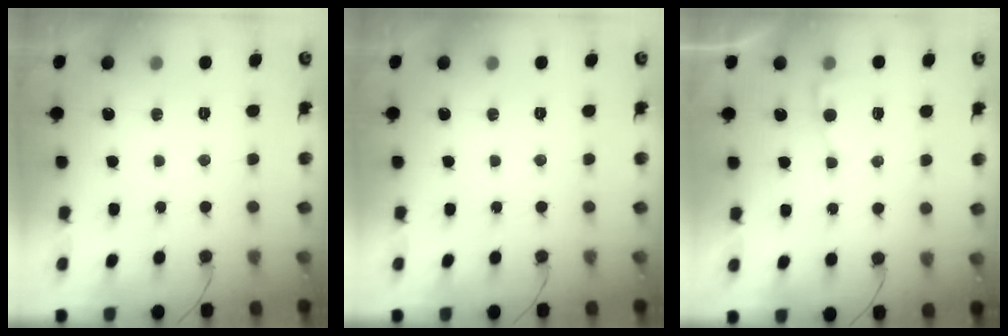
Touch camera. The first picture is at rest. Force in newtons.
{"total": 0.0}
{"total": 2.6, "press": 2.6, "slide": 0.3}